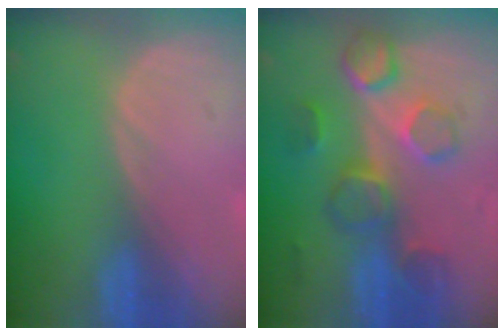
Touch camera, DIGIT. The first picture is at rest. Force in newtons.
{"total": 8.6, "press": 8.2, "slide": 2.6}